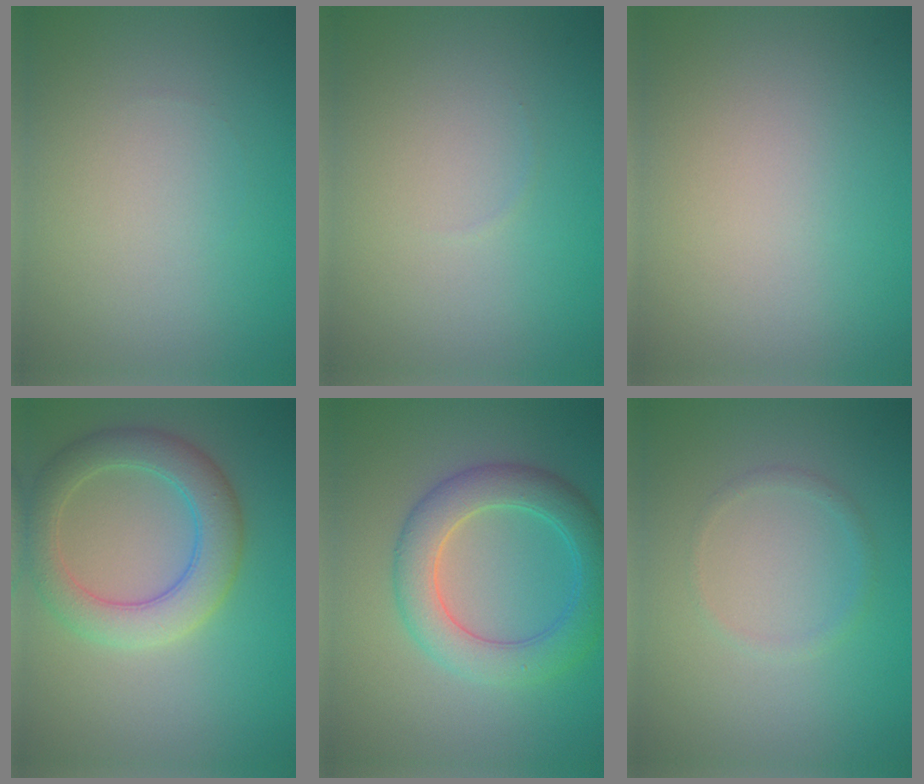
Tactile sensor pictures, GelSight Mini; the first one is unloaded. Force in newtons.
{"total": 0.0}
{"total": 0.0}
{"total": 5.2, "press": 5.2, "slide": 0.2}
{"total": 5.4, "press": 5.4, "slide": 0.1}
{"total": 0.9, "press": 0.9, "slide": 0.1}